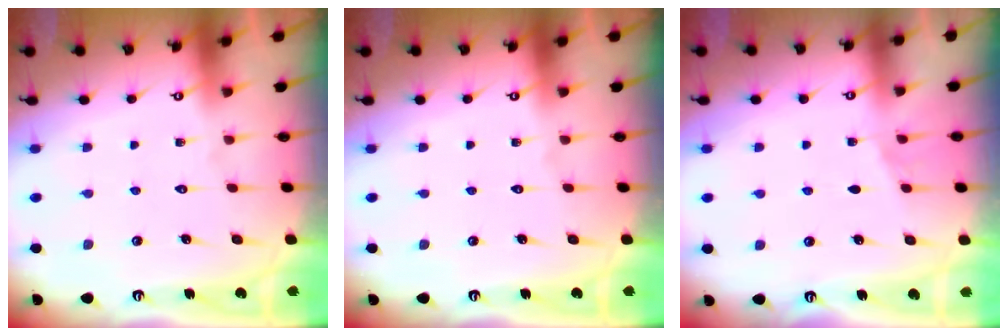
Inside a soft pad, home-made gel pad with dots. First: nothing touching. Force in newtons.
{"total": 0.0}
{"total": 0.7, "press": 0.7, "slide": 0.1}